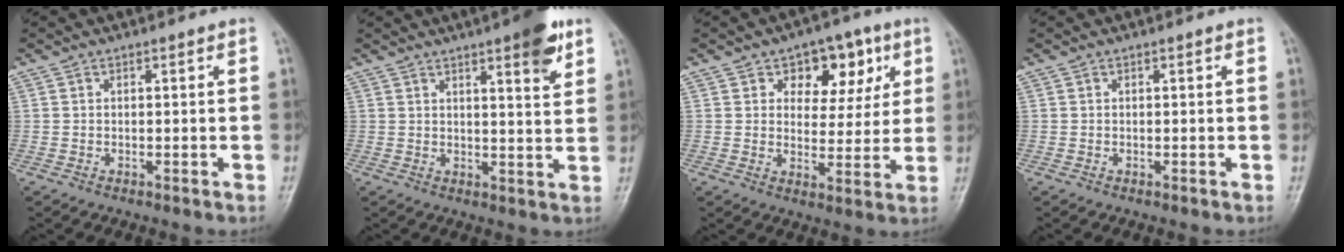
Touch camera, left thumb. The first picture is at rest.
{"total": 8.0, "force": [4.6, 1.7, 6.3], "torque": [-0.075, -0.022, 0.060]}
{"total": 10.8, "force": [4.6, 7.2, 6.6], "torque": [-0.039, -0.013, 0.063]}
{"total": 0.0}